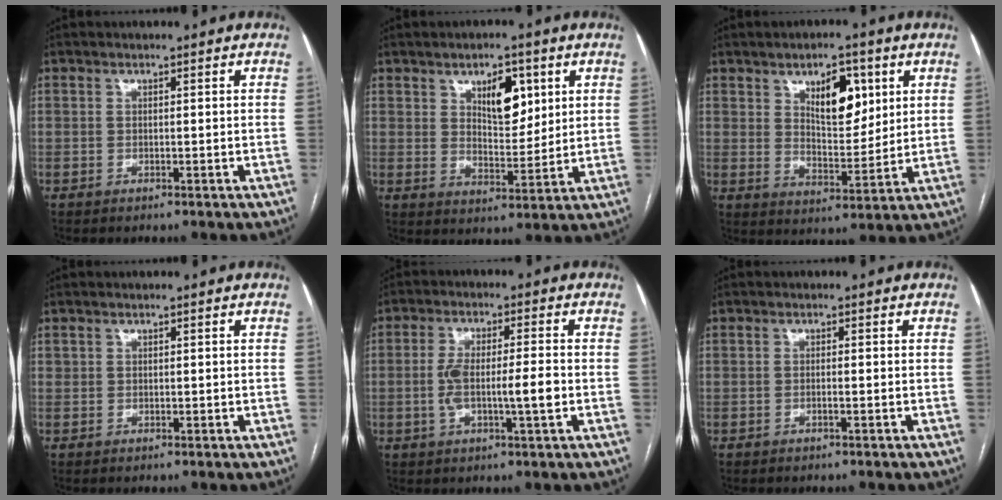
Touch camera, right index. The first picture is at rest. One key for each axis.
{"total": 7.6, "fx": 3.4, "fy": 3.5, "fz": 5.8, "tx": -0.089, "ty": 0.001, "tz": 0.060}
{"total": 9.0, "fx": 4.0, "fy": 4.0, "fz": 7.0, "tx": -0.108, "ty": 0.001, "tz": 0.070}
{"total": 0.6, "fx": 0.2, "fy": 0.5, "fz": 0.2, "tx": 0.001, "ty": 0.005, "tz": 0.002}
{"total": 7.6, "fx": -1.2, "fy": 1.1, "fz": 7.4, "tx": -0.141, "ty": 0.010, "tz": -0.021}
{"total": 0.8, "fx": -0.3, "fy": 0.0, "fz": 0.7, "tx": -0.014, "ty": 0.001, "tz": -0.005}